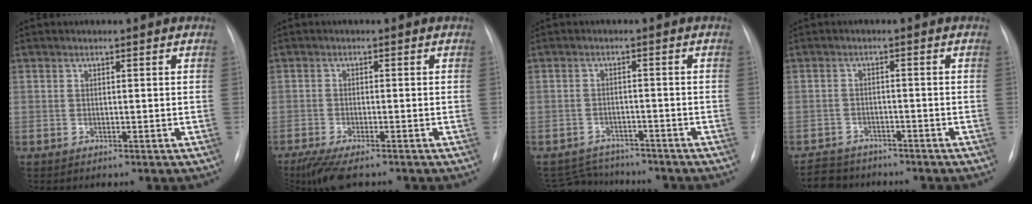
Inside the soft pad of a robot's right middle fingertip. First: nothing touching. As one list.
[{"total": 6.5, "force": [-5.0, 1.3, 4.1], "torque": [-0.074, -0.018, -0.083]}, {"total": 6.0, "force": [-5.7, 1.7, 0.1], "torque": [-0.007, 0.004, -0.085]}, {"total": 5.8, "force": [-5.3, 2.4, 0.4], "torque": [-0.010, -0.006, -0.085]}]